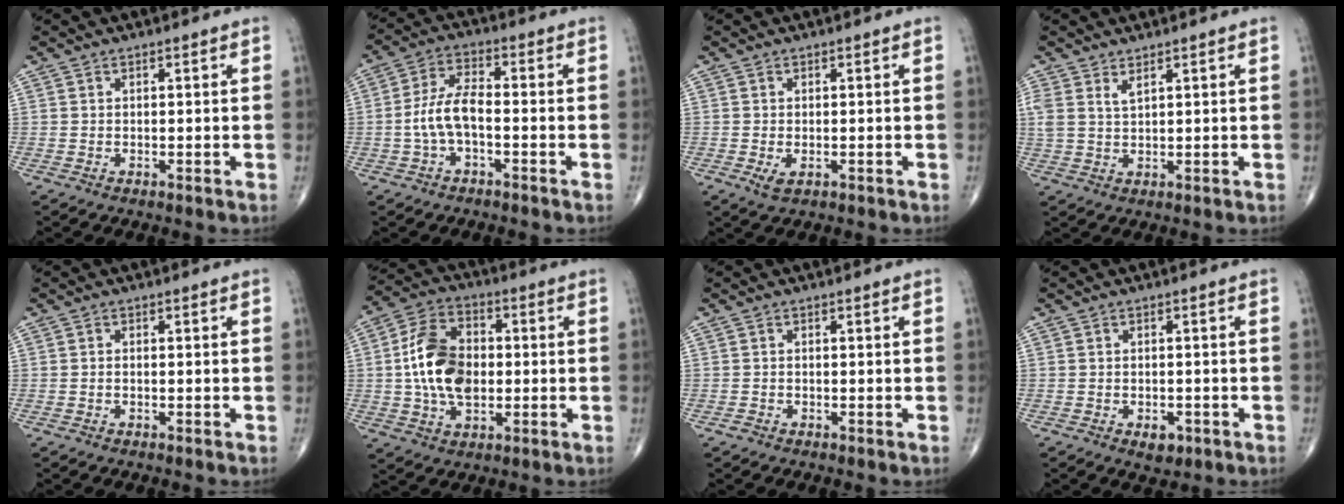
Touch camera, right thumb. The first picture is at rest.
{"total": 7.3, "force": [-1.7, 3.3, 6.3], "torque": [-0.135, 0.027, -0.037]}
{"total": 2.2, "force": [-0.7, 1.1, 1.7], "torque": [-0.033, -0.004, -0.009]}
{"total": 3.1, "force": [1.9, 1.1, 2.1], "torque": [-0.048, -0.005, 0.045]}
{"total": 0.5, "force": [-0.2, 0.3, 0.4], "torque": [-0.007, 0.001, -0.006]}
{"total": 13.8, "force": [-0.1, 8.8, 10.6], "torque": [-0.185, 0.018, -0.004]}
{"total": 0.7, "force": [-0.5, 0.5, 0.2], "torque": [-0.005, 0.001, -0.012]}
{"total": 3.0, "force": [-1.4, 1.8, 1.9], "torque": [-0.020, 0.001, -0.014]}